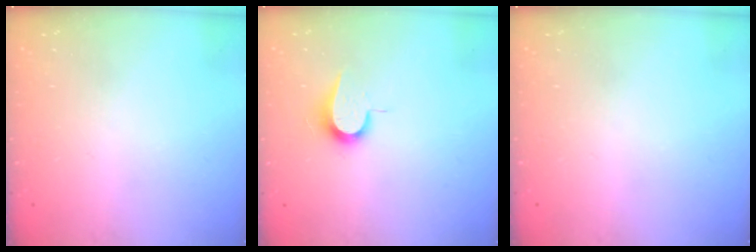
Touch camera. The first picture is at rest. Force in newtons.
{"total": 7.4, "press": 7.4, "slide": 0.6}
{"total": 0.0}